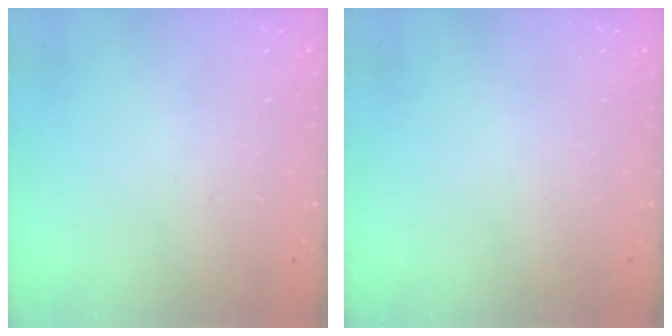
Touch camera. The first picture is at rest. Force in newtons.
{"total": 0.0}